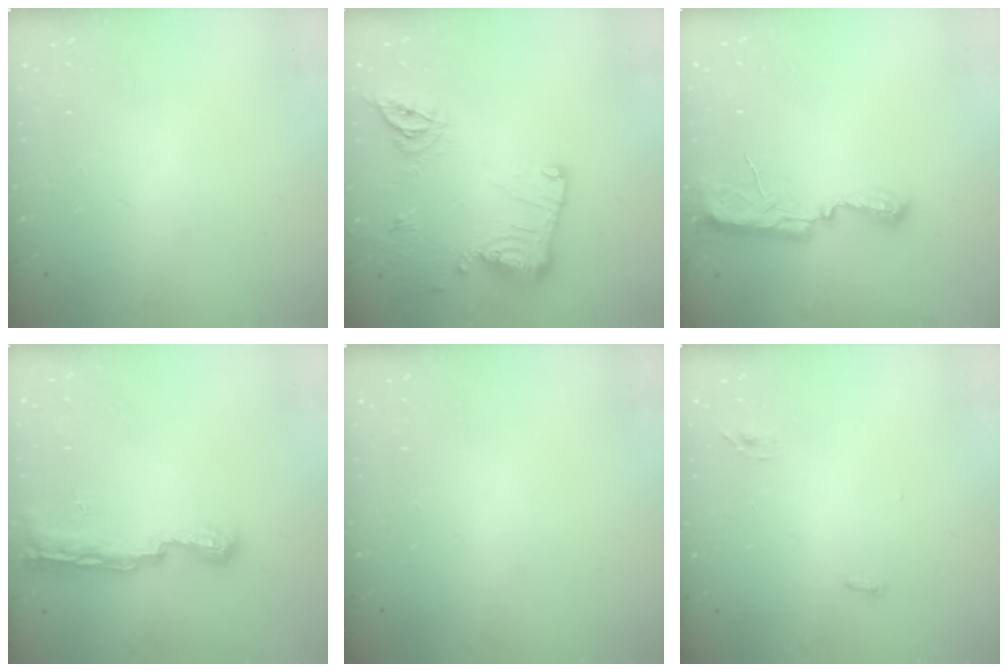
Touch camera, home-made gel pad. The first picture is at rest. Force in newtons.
{"total": 14.9, "press": 14.9, "slide": 0.4}
{"total": 7.7, "press": 7.7, "slide": 0.8}
{"total": 9.3, "press": 9.3, "slide": 0.5}
{"total": 0.0}
{"total": 3.2, "press": 2.9, "slide": 1.5}